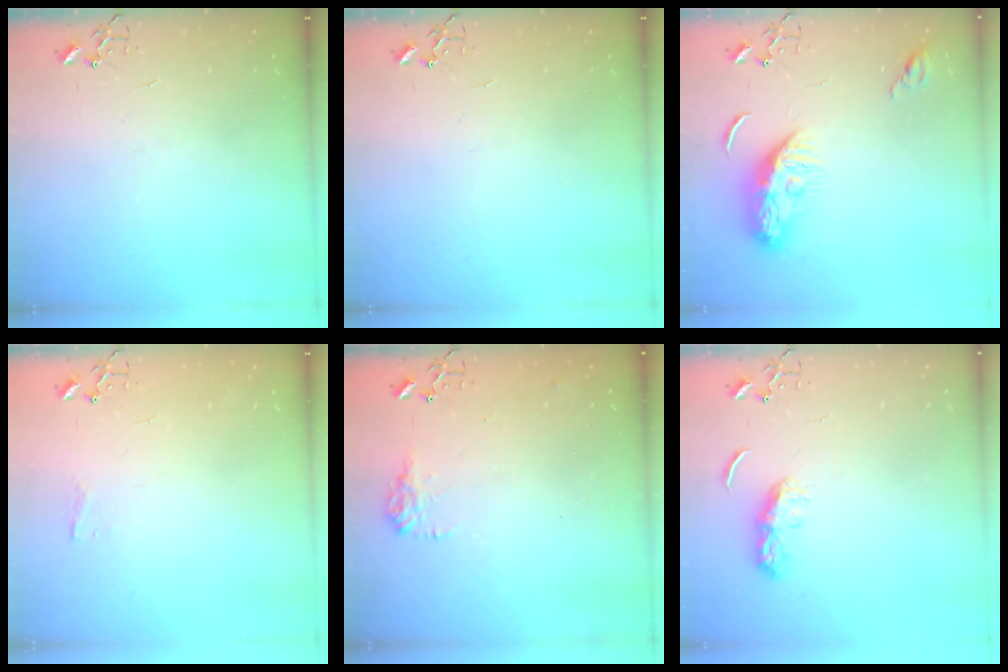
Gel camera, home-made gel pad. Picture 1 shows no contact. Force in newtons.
{"total": 0.0}
{"total": 10.3, "press": 10.2, "slide": 0.9}
{"total": 3.7, "press": 3.6, "slide": 0.6}
{"total": 9.2, "press": 9.2, "slide": 0.4}
{"total": 6.5, "press": 6.4, "slide": 0.6}